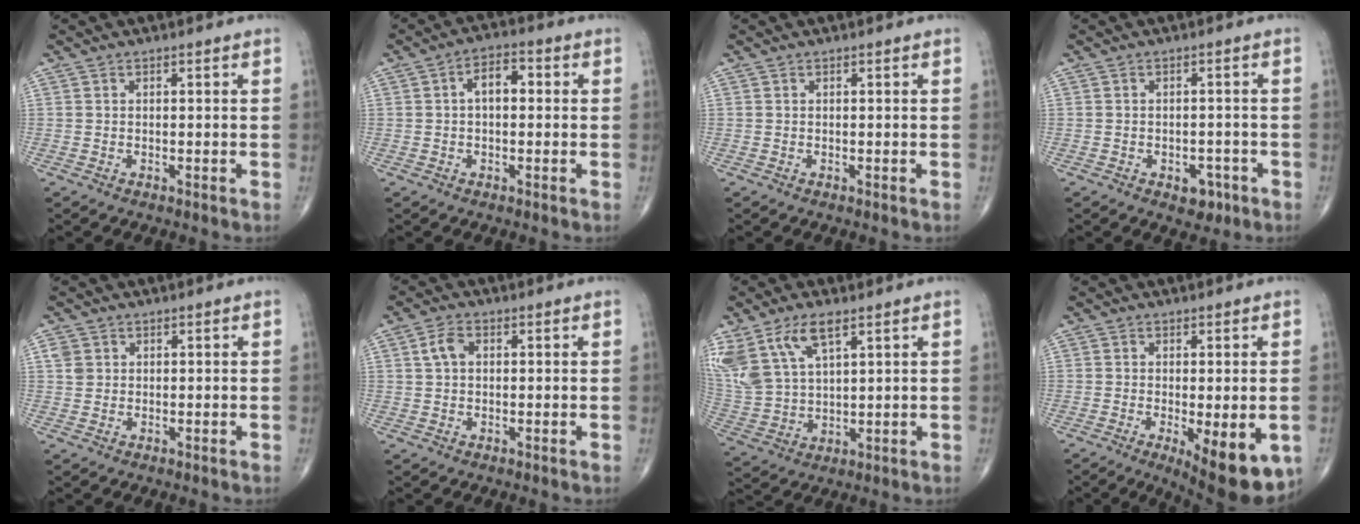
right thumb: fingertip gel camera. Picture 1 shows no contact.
{"total": 5.4, "force": [0.5, 3.1, 4.4], "torque": [-0.063, 0.020, 0.001]}
{"total": 0.0}
{"total": 4.1, "force": [-2.0, 2.7, 2.3], "torque": [-0.011, 0.011, -0.022]}
{"total": 2.3, "force": [0.7, 2.0, 0.8], "torque": [-0.008, -0.001, 0.015]}
{"total": 3.6, "force": [0.8, 2.4, 2.6], "torque": [-0.052, 0.008, 0.013]}
{"total": 14.6, "force": [7.9, 7.1, 10.0], "torque": [-0.219, -0.018, 0.164]}
{"total": 12.0, "force": [-4.4, 4.2, 10.3], "torque": [-0.129, -0.016, -0.054]}